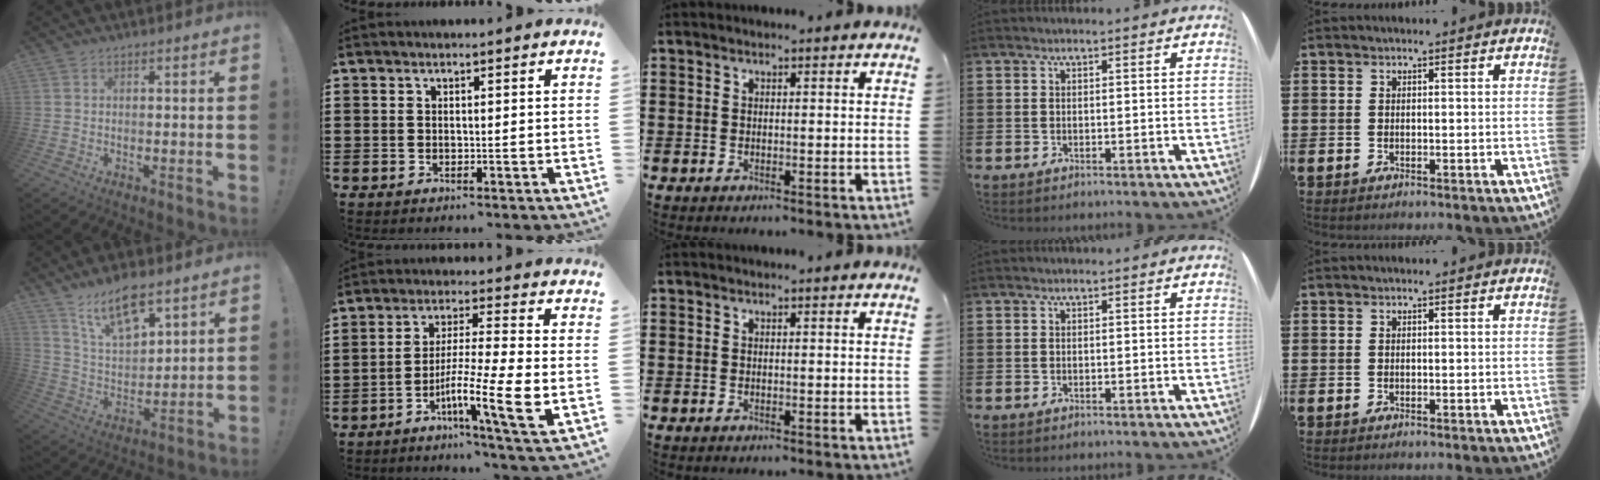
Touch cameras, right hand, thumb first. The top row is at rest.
{"thumb": {"total": 13.3, "force": [9.4, 5.8, 7.5], "torque": [-0.135, -0.050, 0.169]}, "index": {"total": 11.1, "force": [-4.0, 0.5, 10.3], "torque": [-0.193, -0.013, -0.076]}}